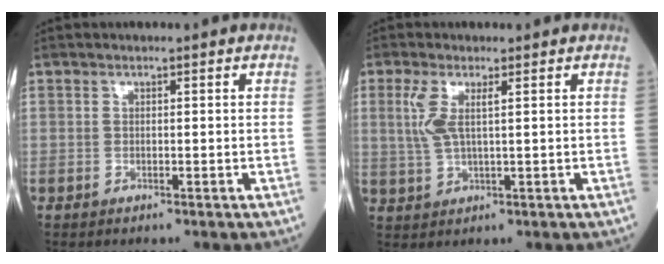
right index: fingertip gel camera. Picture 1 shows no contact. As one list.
[{"total": 4.3, "force": [1.3, 0.9, 4.0], "torque": [-0.102, 0.006, 0.030]}]